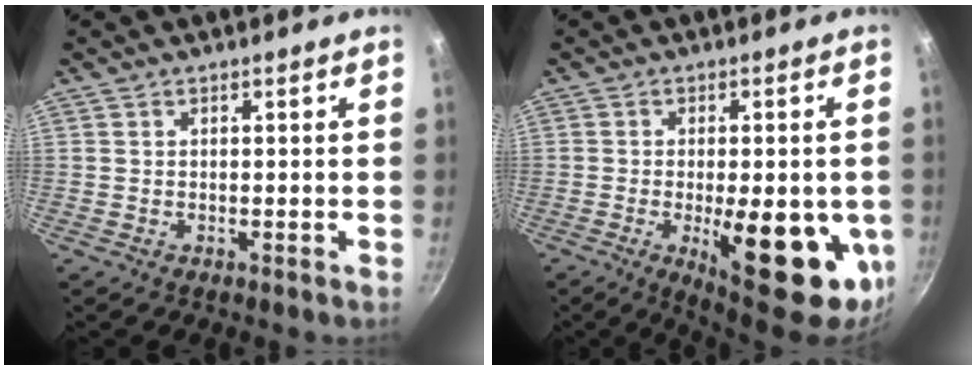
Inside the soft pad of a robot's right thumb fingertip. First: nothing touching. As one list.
[{"total": 19.2, "force": [-4.5, 7.1, 17.2], "torque": [-0.199, -0.010, -0.049]}]